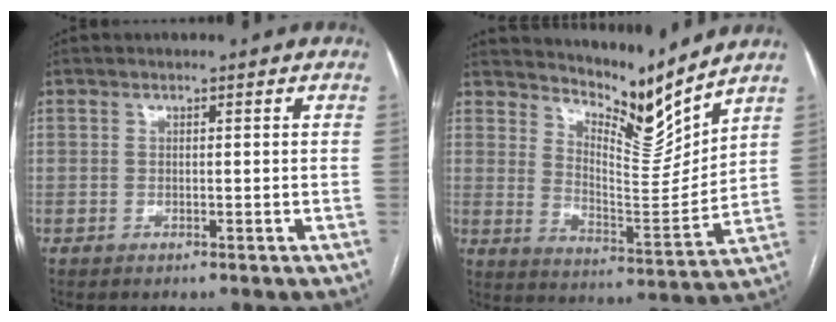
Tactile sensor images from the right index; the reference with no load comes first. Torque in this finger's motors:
{"motor_torque": [-0.30, 0.55, 0.00, 0.00]}